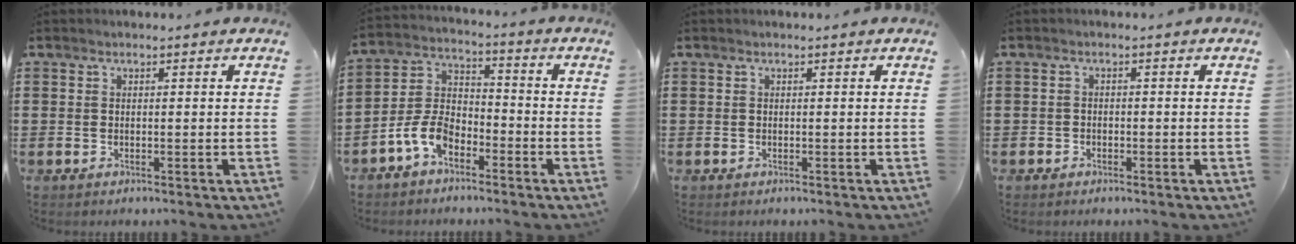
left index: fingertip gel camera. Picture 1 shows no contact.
{"total": 7.2, "force": [-4.4, 3.9, 4.1], "torque": [-0.113, 0.004, -0.093]}
{"total": 0.0}
{"total": 1.0, "force": [-0.8, 0.6, 0.0], "torque": [-0.003, 0.003, -0.019]}